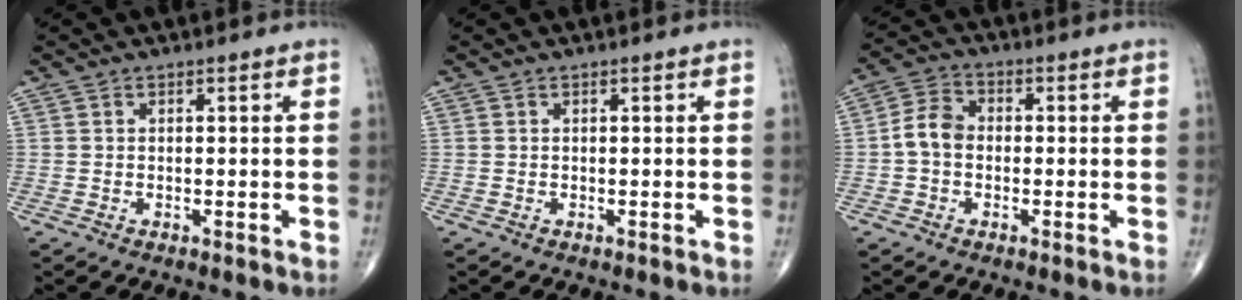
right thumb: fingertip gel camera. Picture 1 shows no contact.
{"total": 0.0}
{"total": 5.6, "force": [-0.8, 4.2, 3.6], "torque": [-0.060, 0.019, -0.027]}